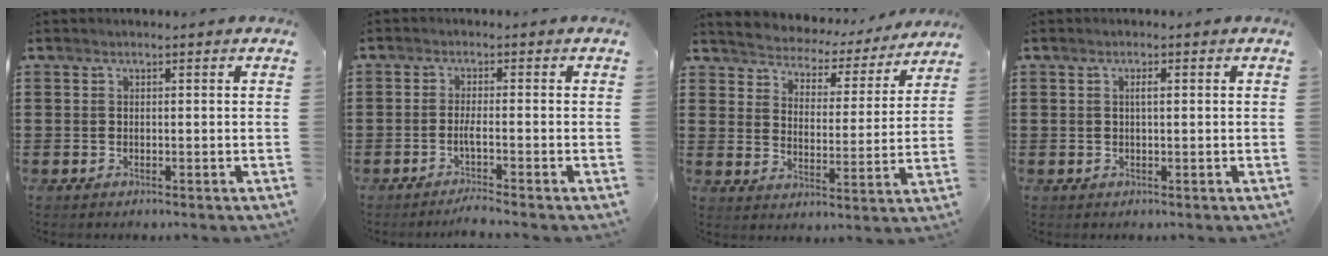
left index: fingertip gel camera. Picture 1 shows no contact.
{"total": 2.7, "force": [-1.6, -0.2, 2.2], "torque": [-0.046, -0.002, -0.034]}
{"total": 3.2, "force": [3.2, 0.3, -0.5], "torque": [-0.015, -0.034, 0.045]}
{"total": 1.2, "force": [0.3, 0.4, 1.1], "torque": [-0.023, 0.001, 0.004]}